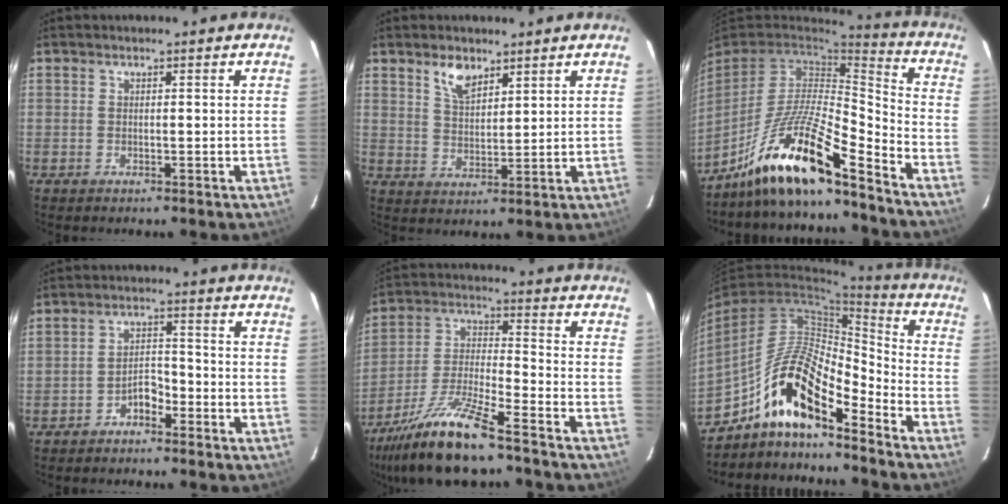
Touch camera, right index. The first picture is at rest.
{"total": 5.3, "force": [3.7, 2.4, 3.0], "torque": [-0.053, 0.004, 0.072]}
{"total": 16.7, "force": [-12.6, 2.0, 10.8], "torque": [-0.221, -0.010, -0.241]}
{"total": 3.8, "force": [-2.9, 1.8, 1.6], "torque": [-0.038, 0.013, -0.047]}
{"total": 13.9, "force": [-10.9, 1.6, 8.5], "torque": [-0.182, -0.005, -0.207]}
{"total": 14.6, "force": [-10.3, 4.0, 9.6], "torque": [-0.174, 0.013, -0.193]}